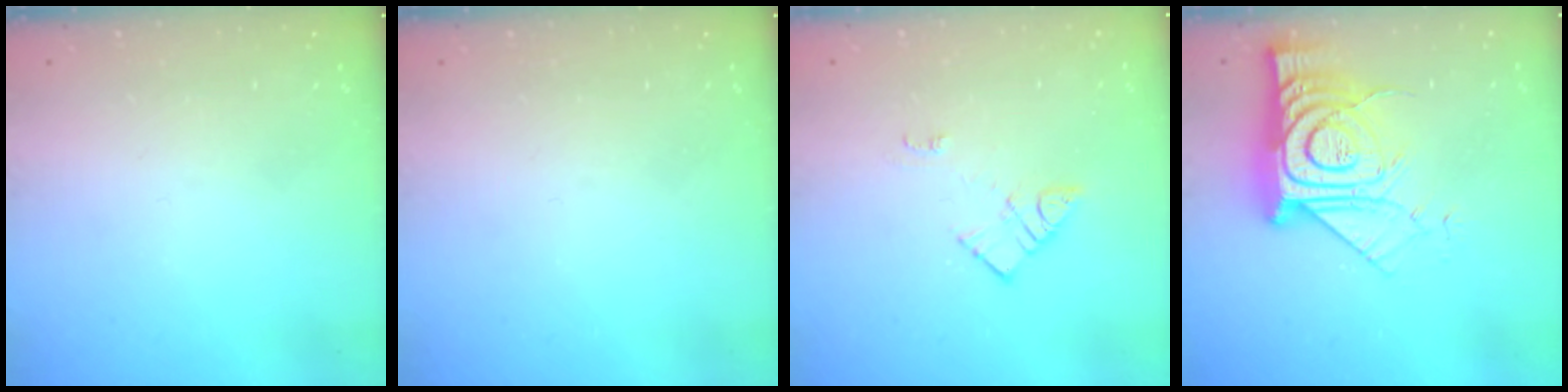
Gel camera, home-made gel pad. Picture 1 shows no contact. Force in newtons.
{"total": 0.0}
{"total": 8.5, "press": 8.5, "slide": 0.6}
{"total": 17.3, "press": 17.2, "slide": 1.2}